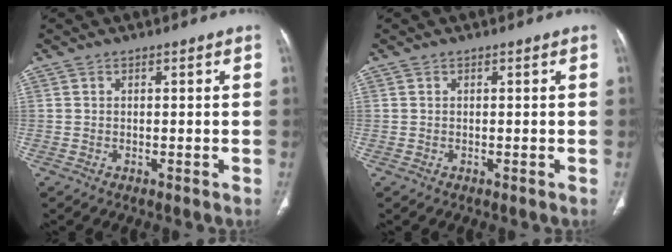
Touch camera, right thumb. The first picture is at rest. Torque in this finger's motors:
{"motor_torque": [1.14, 0.90, -0.26, 0.12, 0.10]}